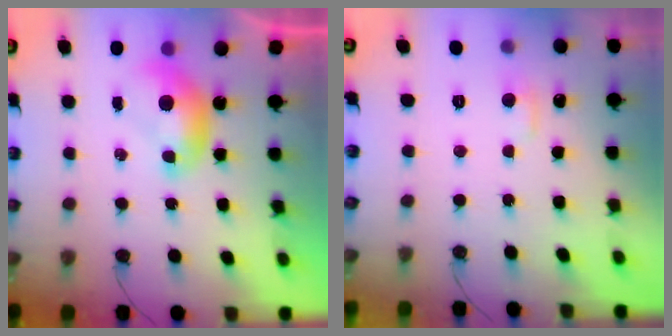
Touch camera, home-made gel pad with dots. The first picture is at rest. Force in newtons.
{"total": 1.0, "press": 0.6, "slide": 0.8}